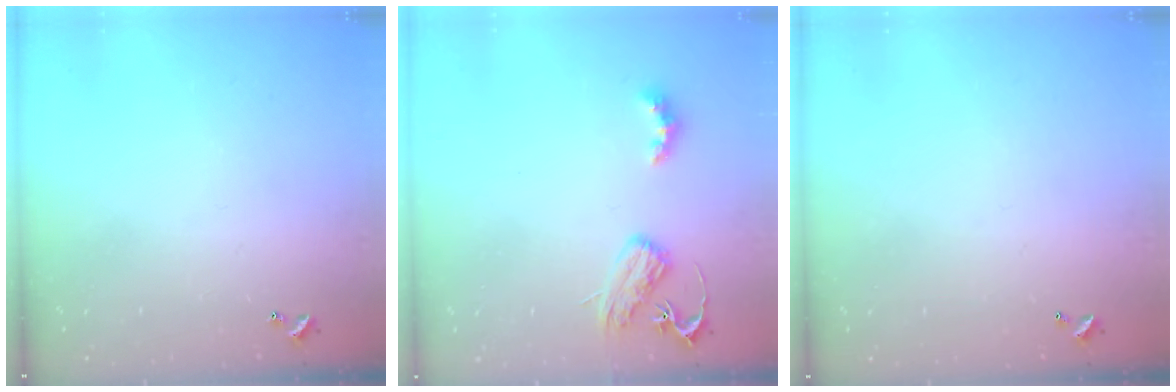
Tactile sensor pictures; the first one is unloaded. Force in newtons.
{"total": 4.0, "press": 4.0, "slide": 0.5}
{"total": 2.7, "press": 2.7, "slide": 0.1}